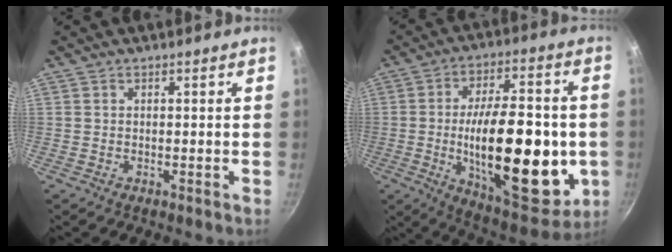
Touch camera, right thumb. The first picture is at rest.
{"total": 28.3, "force": [-3.6, 12.5, 25.1], "torque": [-0.362, 0.004, -0.042]}